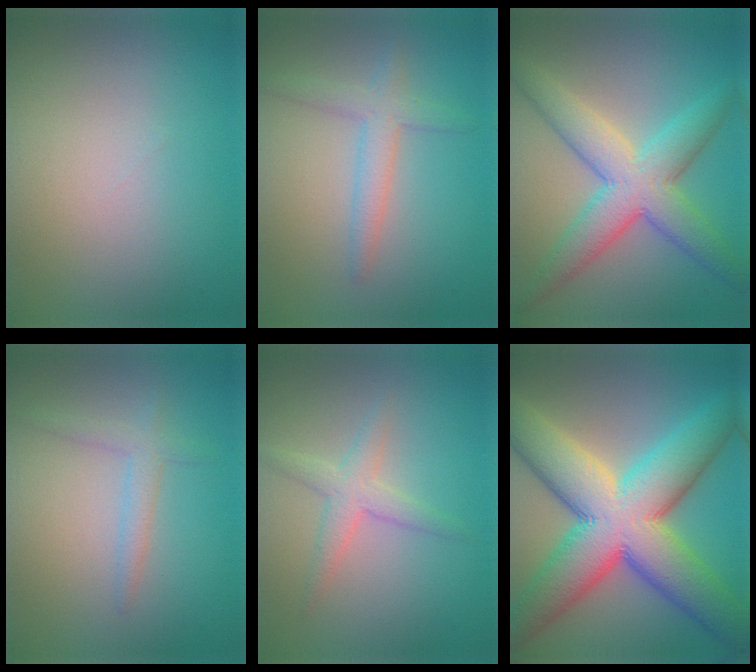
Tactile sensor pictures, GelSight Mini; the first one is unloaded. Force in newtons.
{"total": 2.6, "press": 2.6, "slide": 0.1}
{"total": 7.1, "press": 7.1, "slide": 0.2}
{"total": 1.8, "press": 1.8, "slide": 0.1}
{"total": 2.3, "press": 2.3, "slide": 0.1}
{"total": 14.6, "press": 14.6, "slide": 0.3}